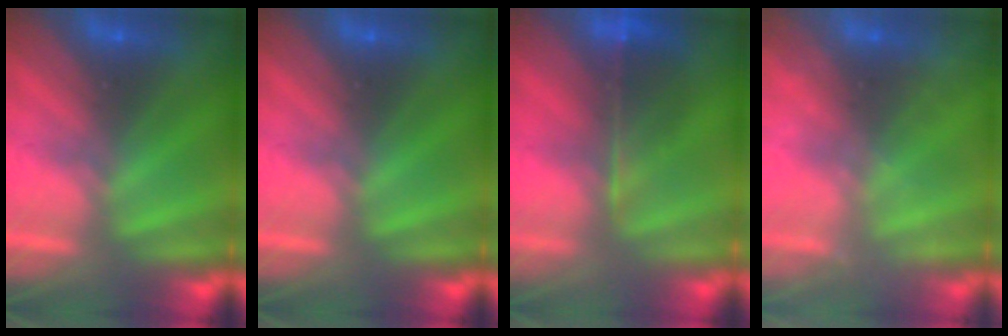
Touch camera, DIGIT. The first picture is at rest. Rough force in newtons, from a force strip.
{"total": 0.0}
{"total": 7.3}
{"total": 2.2}